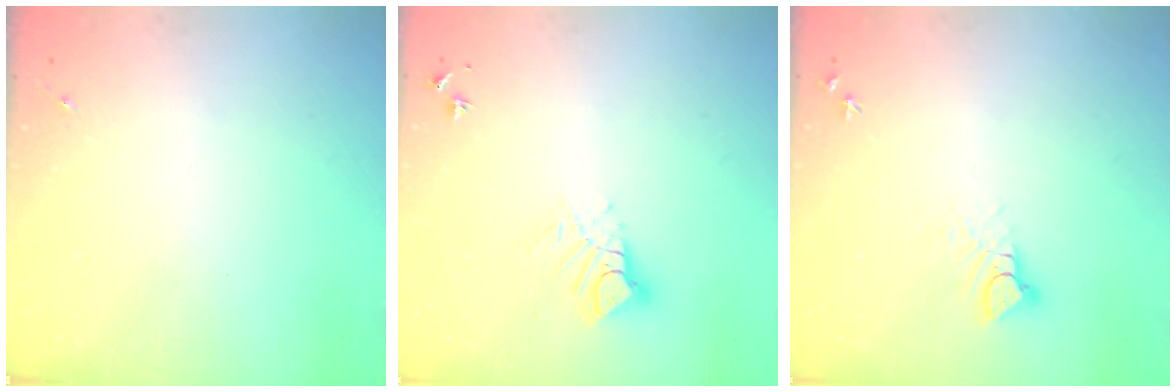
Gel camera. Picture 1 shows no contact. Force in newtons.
{"total": 9.1, "press": 9.0, "slide": 1.0}
{"total": 5.0, "press": 5.0, "slide": 0.2}